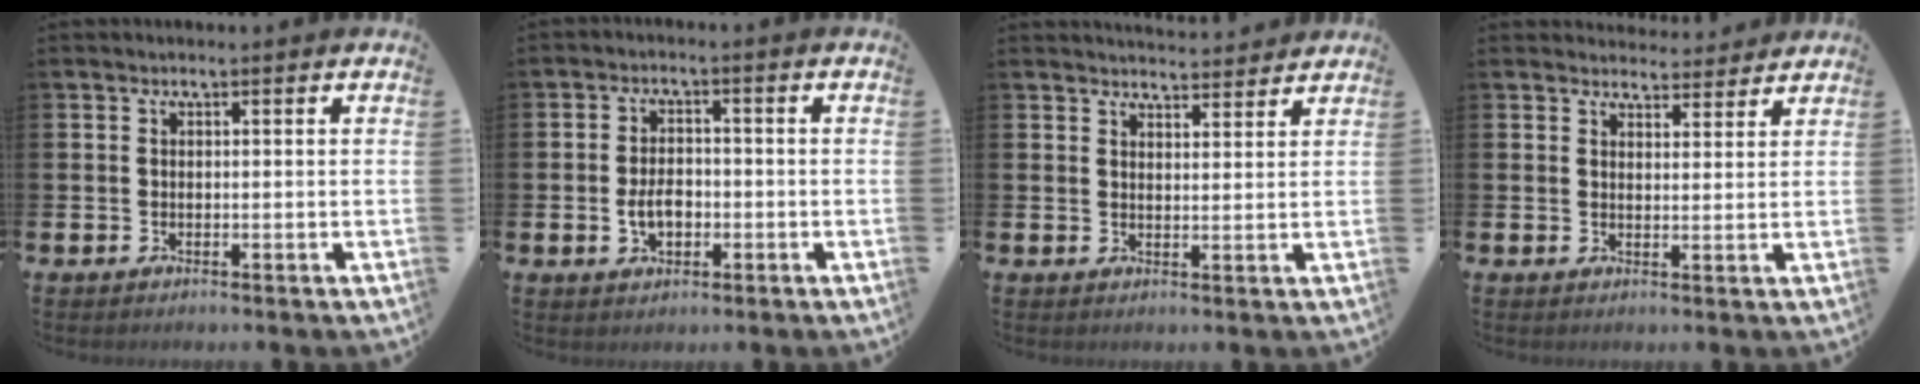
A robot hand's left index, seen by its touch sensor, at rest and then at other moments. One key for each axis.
{"total": 3.7, "fx": -0.9, "fy": 2.4, "fz": 2.7, "tx": -0.037, "ty": -0.002, "tz": -0.019}
{"total": 3.7, "fx": 3.7, "fy": 0.4, "fz": 0.0, "tx": 0.005, "ty": -0.026, "tz": 0.065}
{"total": 3.4, "fx": 3.3, "fy": 0.8, "fz": -0.1, "tx": 0.008, "ty": -0.020, "tz": 0.059}